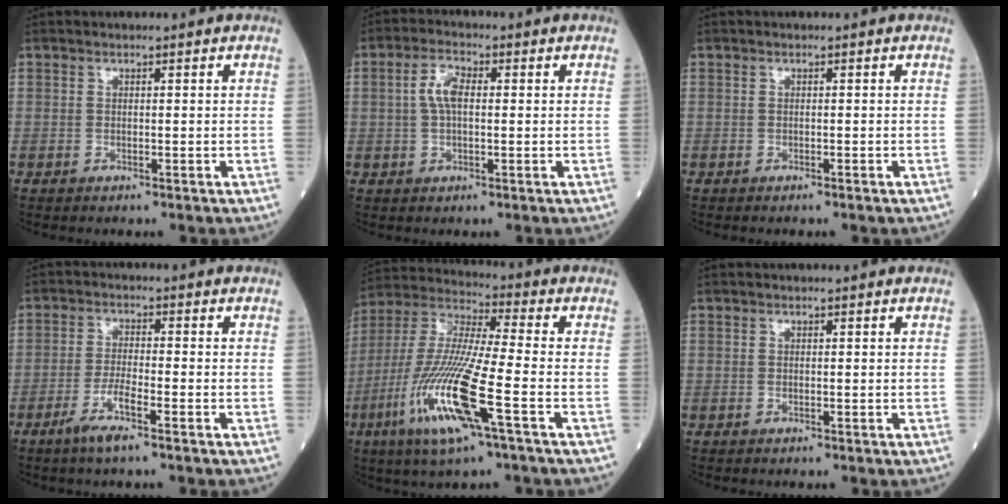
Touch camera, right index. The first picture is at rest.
{"total": 4.3, "force": [0.6, 1.8, 3.9], "torque": [-0.087, 0.013, 0.011]}
{"total": 0.0}
{"total": 4.8, "force": [-2.9, -0.1, 3.8], "torque": [-0.077, -0.007, -0.060]}
{"total": 17.0, "force": [-6.5, 1.0, 15.7], "torque": [-0.338, -0.022, -0.126]}
{"total": 0.0}